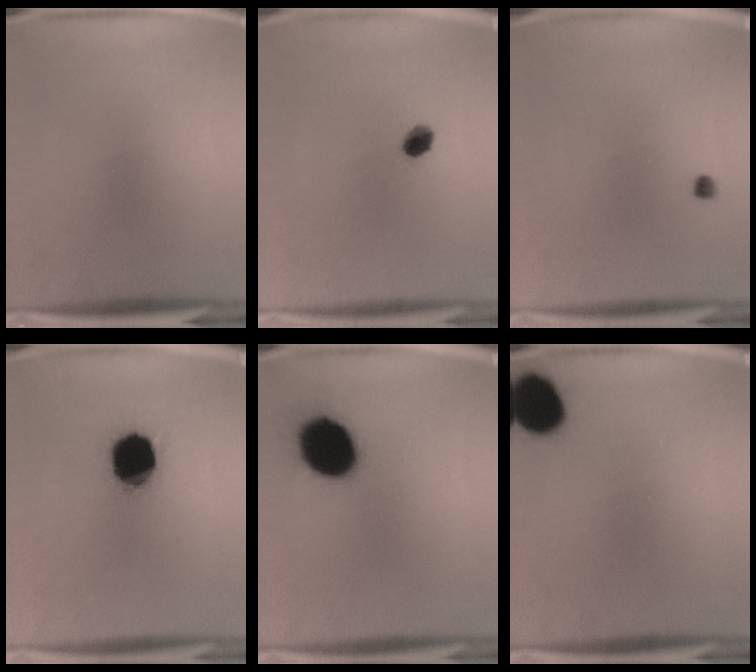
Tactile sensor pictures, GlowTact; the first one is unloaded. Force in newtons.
{"total": 3.4}
{"total": 1.0}
{"total": 16.5}
{"total": 17.6}
{"total": 11.7}